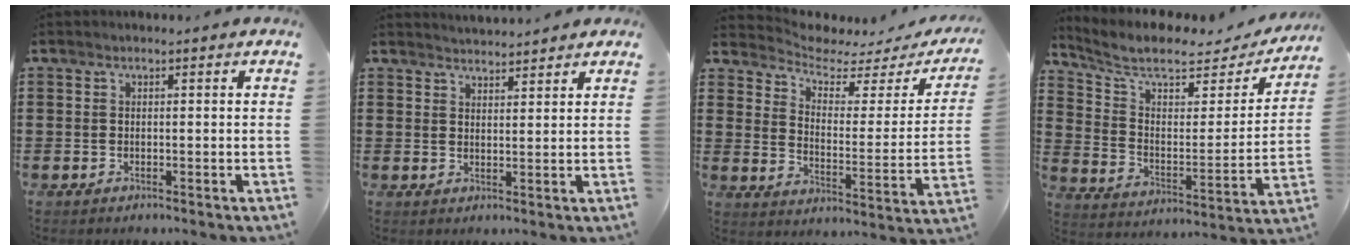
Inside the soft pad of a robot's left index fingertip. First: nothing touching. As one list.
[{"total": 2.5, "force": [2.5, -0.1, -0.1], "torque": [-0.006, -0.005, 0.047]}, {"total": 3.7, "force": [3.3, 1.2, 1.2], "torque": [-0.048, -0.026, 0.049]}, {"total": 8.1, "force": [6.5, 2.3, 4.2], "torque": [-0.112, -0.038, 0.110]}]